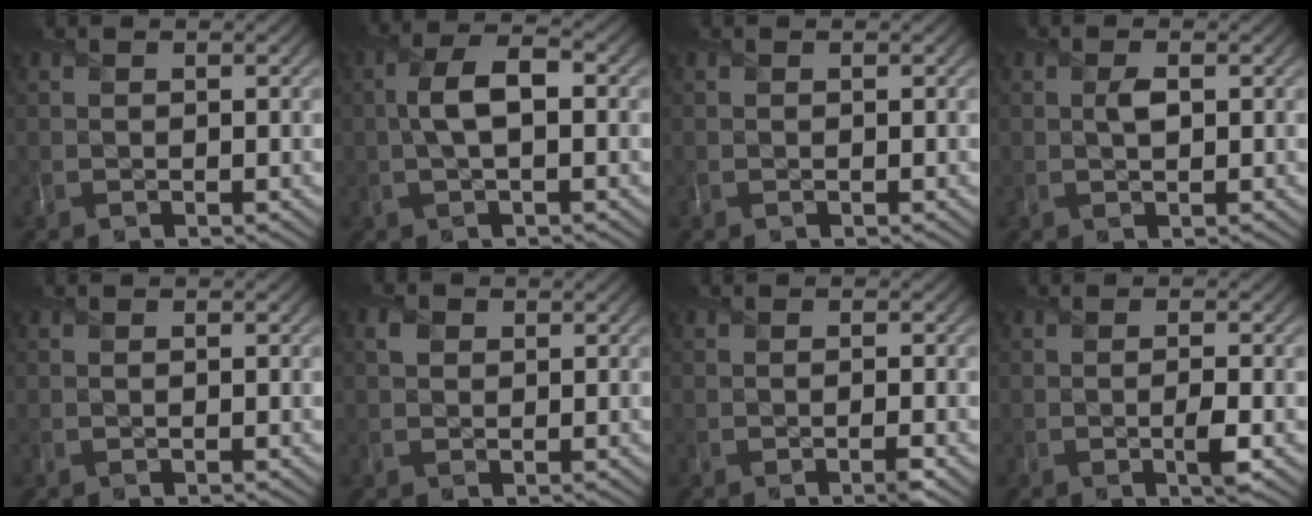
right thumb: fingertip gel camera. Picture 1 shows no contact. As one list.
[{"total": 4.7, "force": [0.0, 2.0, 4.3], "torque": [-0.091, 0.011, -0.005]}, {"total": 0.0}, {"total": 1.3, "force": [0.2, 0.6, 1.1], "torque": [-0.023, 0.000, 0.004]}, {"total": 0.0}, {"total": 1.4, "force": [0.5, 1.3, 0.4], "torque": [-0.011, 0.002, 0.009]}, {"total": 1.2, "force": [-0.6, 0.1, 1.1], "torque": [-0.015, 0.000, -0.015]}, {"total": 1.9, "force": [-0.7, 0.2, 1.8], "torque": [-0.031, -0.001, -0.014]}]